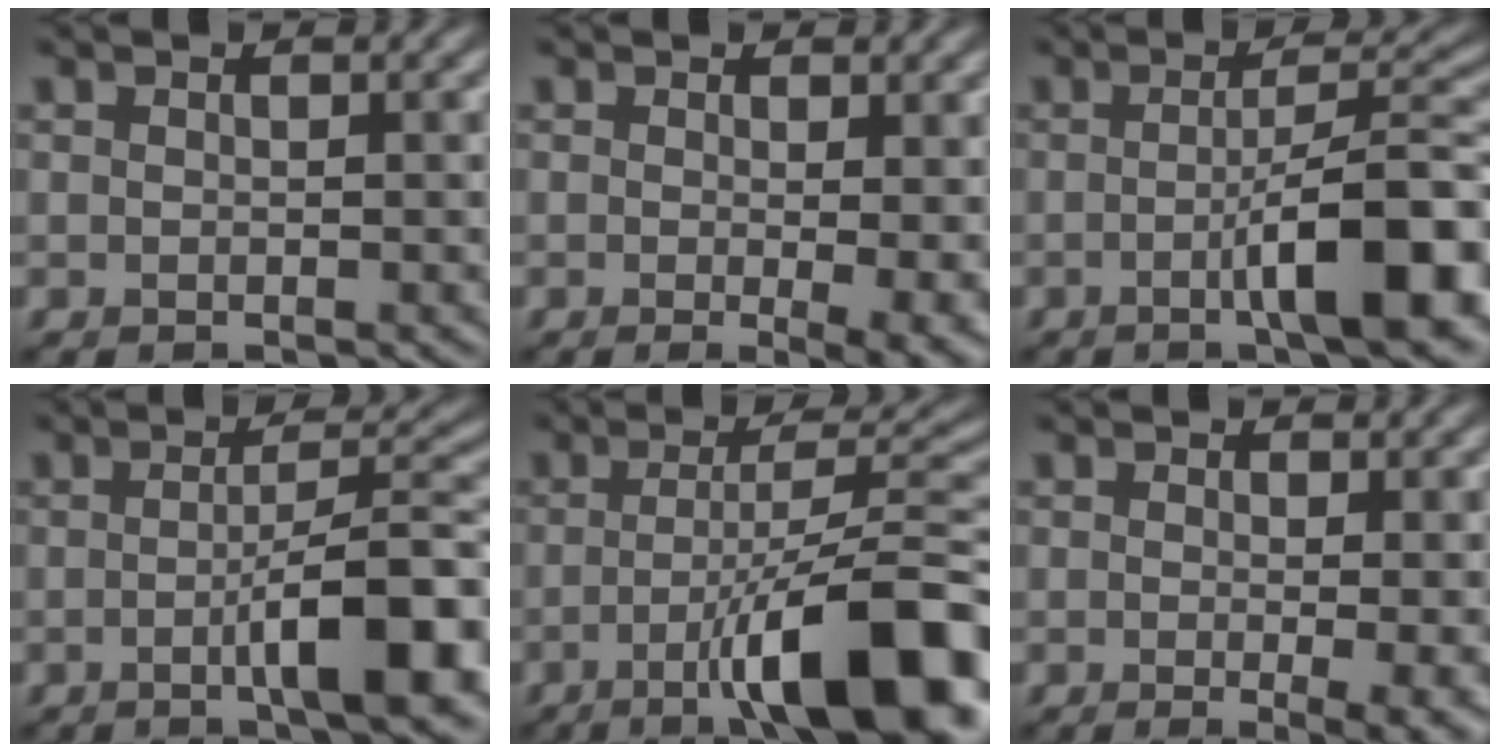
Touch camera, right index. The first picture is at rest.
{"total": 4.9, "force": [-0.5, 1.4, 4.7], "torque": [-0.057, -0.017, 0.000]}
{"total": 9.2, "force": [-2.7, 1.9, 8.5], "torque": [-0.110, 0.012, -0.046]}
{"total": 8.2, "force": [-2.5, 1.7, 7.6], "torque": [-0.101, 0.014, -0.042]}
{"total": 12.2, "force": [-4.9, 2.6, 10.9], "torque": [-0.149, 0.012, -0.077]}
{"total": 4.4, "force": [-0.5, 1.2, 4.3], "torque": [-0.052, -0.014, -0.002]}